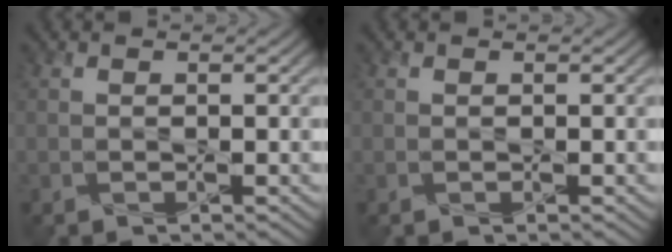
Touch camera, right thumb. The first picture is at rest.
{"total": 0.0}